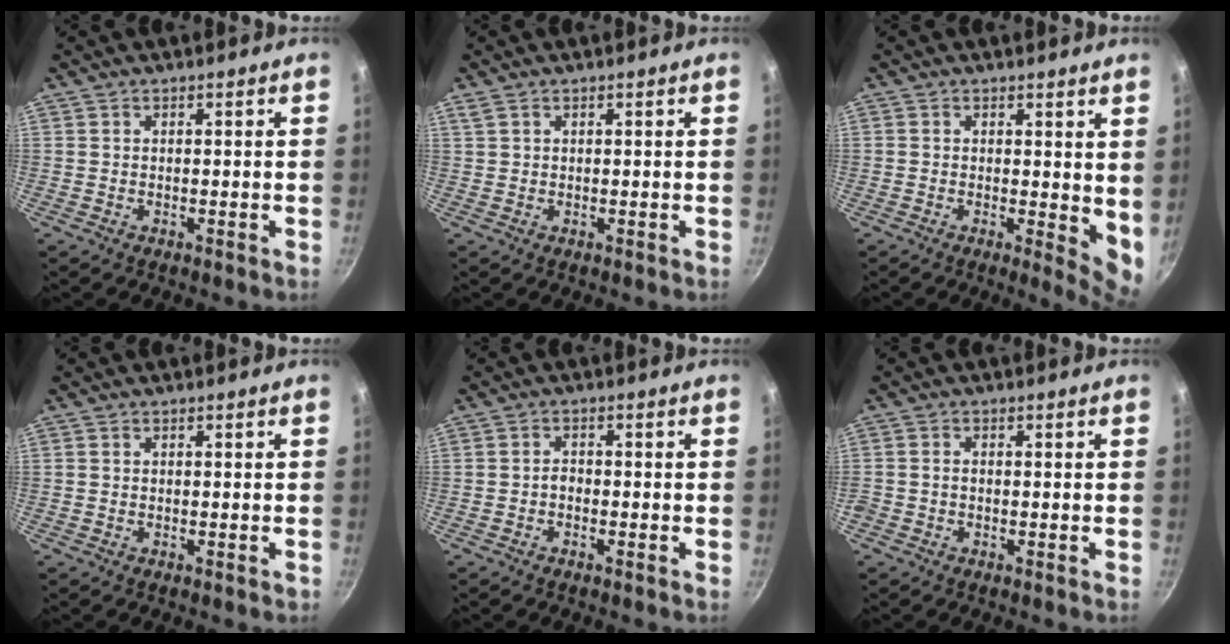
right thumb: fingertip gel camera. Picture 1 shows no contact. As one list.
[{"total": 1.3, "force": [0.8, 0.8, 0.7], "torque": [-0.014, 0.003, 0.018]}, {"total": 5.9, "force": [0.7, 2.3, 5.3], "torque": [-0.062, -0.019, 0.006]}, {"total": 0.0}, {"total": 1.5, "force": [-0.9, 0.7, 1.0], "torque": [-0.018, 0.011, -0.021]}, {"total": 1.2, "force": [-0.6, 0.8, 0.6], "torque": [-0.017, 0.006, -0.015]}]